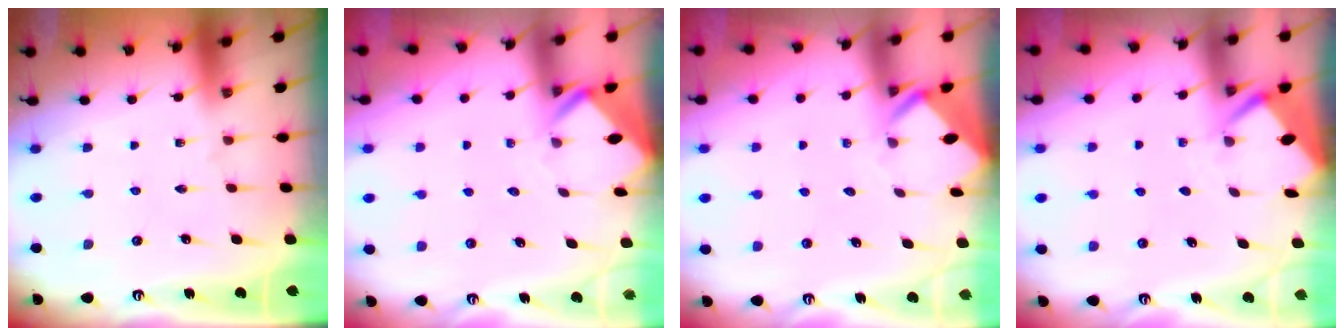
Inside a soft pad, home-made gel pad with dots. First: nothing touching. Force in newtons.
{"total": 2.9, "press": 2.9, "slide": 0.2}
{"total": 3.1, "press": 3.1, "slide": 0.1}
{"total": 2.6, "press": 2.6, "slide": 0.3}